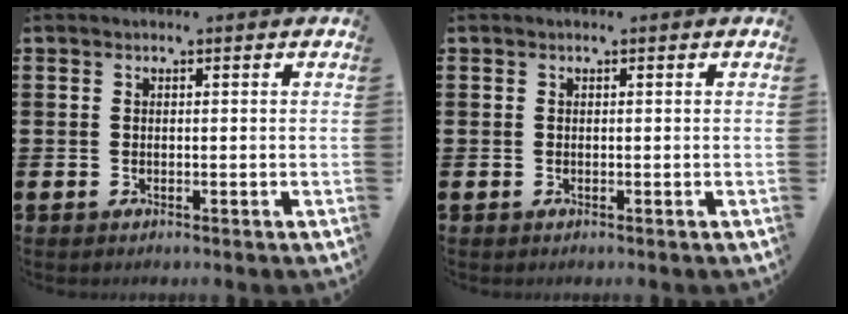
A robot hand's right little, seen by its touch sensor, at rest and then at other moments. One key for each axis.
{"total": 0.0}